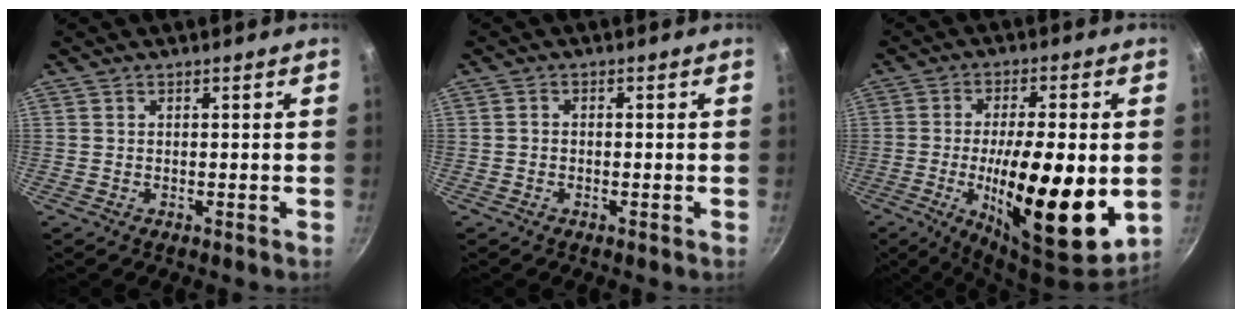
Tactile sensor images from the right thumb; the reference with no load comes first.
{"total": 0.8, "force": [-0.3, 0.6, 0.4], "torque": [-0.003, 0.002, -0.009]}
{"total": 23.0, "force": [-3.7, 7.3, 21.5], "torque": [-0.327, -0.029, -0.041]}